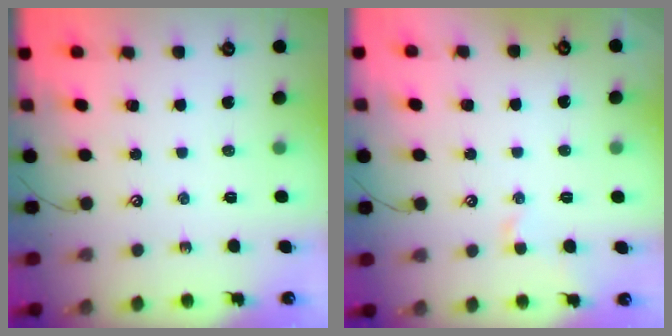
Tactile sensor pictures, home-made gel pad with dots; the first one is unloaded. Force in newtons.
{"total": 1.3, "press": 1.3, "slide": 0.4}